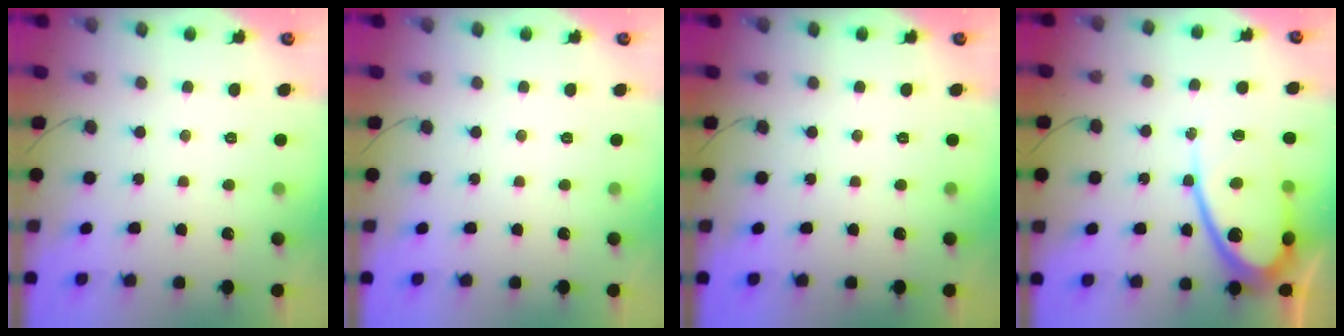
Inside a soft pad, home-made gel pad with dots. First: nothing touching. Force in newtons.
{"total": 0.0}
{"total": 0.0}
{"total": 14.9, "press": 14.8, "slide": 1.2}